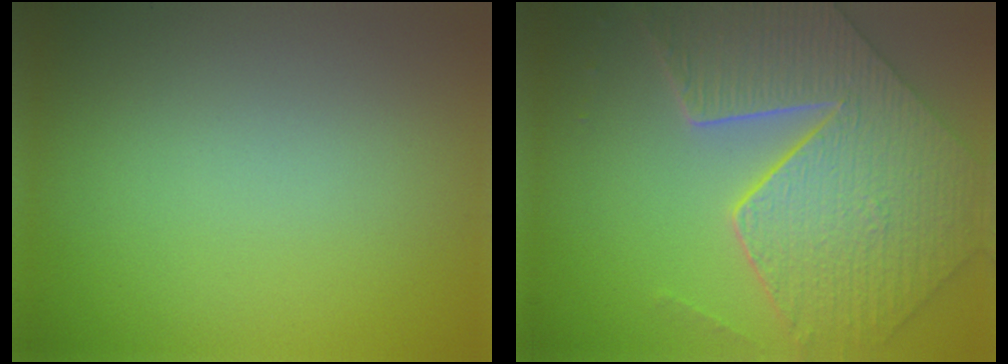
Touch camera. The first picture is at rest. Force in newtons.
{"total": 9.2, "press": 7.1, "slide": 5.8}